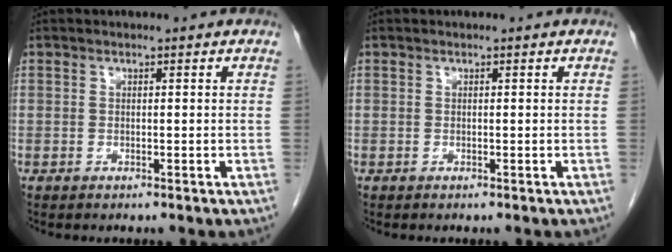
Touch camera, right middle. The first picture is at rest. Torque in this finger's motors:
{"motor_torque": [0.00, 0.00, 0.00, -0.01]}